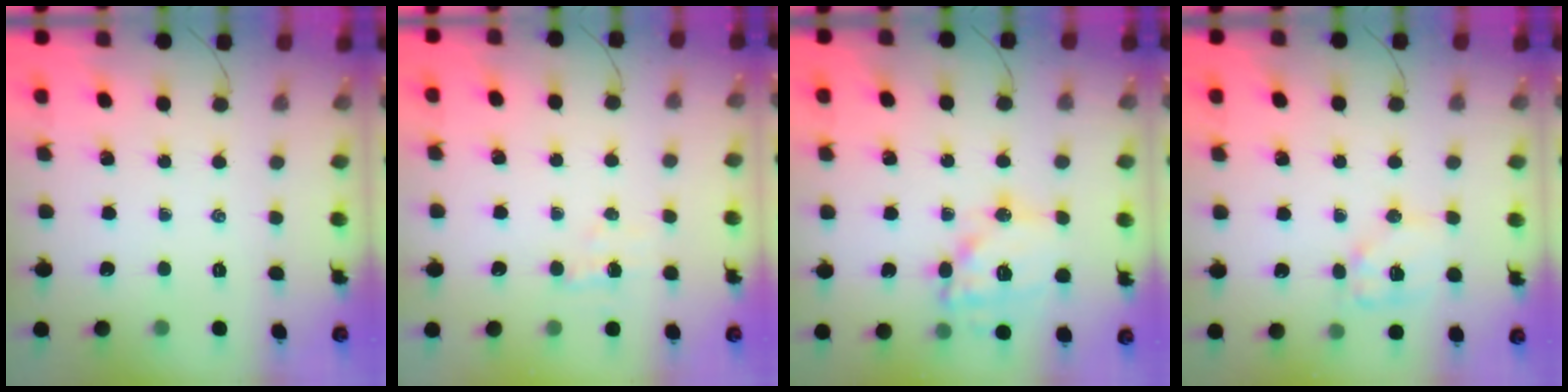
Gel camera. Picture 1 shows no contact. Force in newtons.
{"total": 2.7, "press": 2.6, "slide": 0.7}
{"total": 15.6, "press": 15.5, "slide": 2.2}
{"total": 9.6, "press": 9.5, "slide": 0.6}